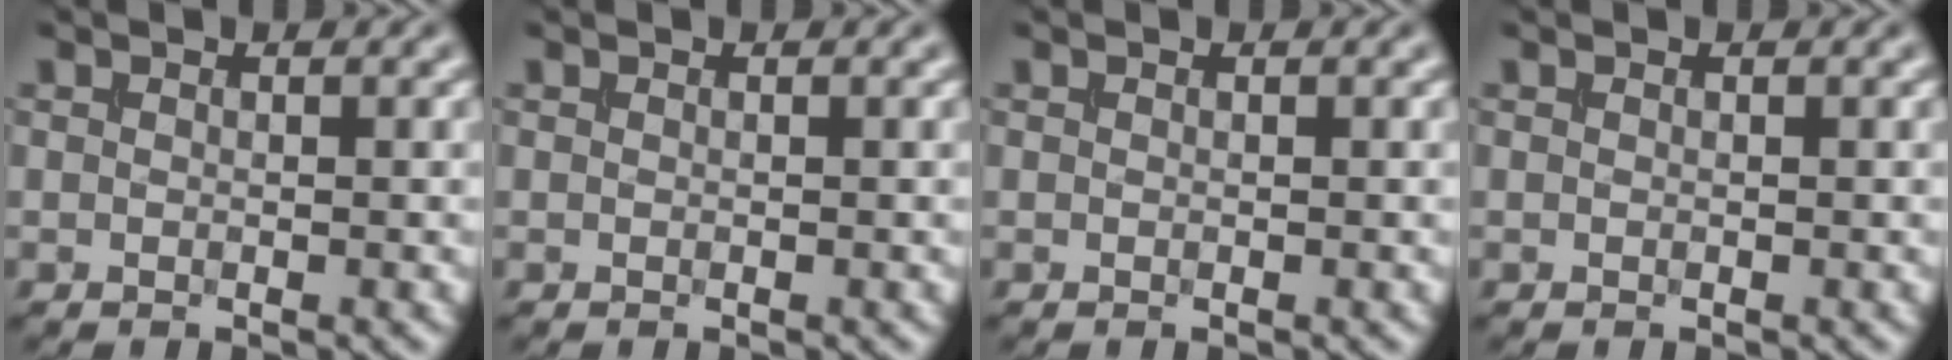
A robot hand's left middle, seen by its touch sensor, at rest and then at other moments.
{"total": 0.0}
{"total": 0.0}
{"total": 0.0}